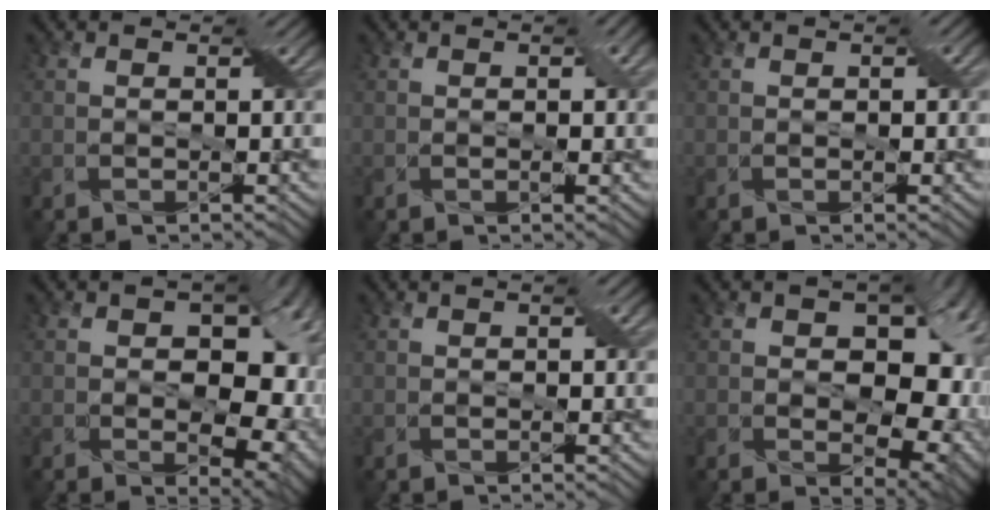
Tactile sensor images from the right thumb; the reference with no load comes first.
{"total": 1.7, "force": [0.1, 0.5, 1.6], "torque": [-0.024, 0.000, 0.003]}
{"total": 1.2, "force": [0.2, 0.6, 1.1], "torque": [-0.016, 0.001, 0.004]}
{"total": 11.9, "force": [0.1, 7.4, 9.2], "torque": [-0.089, -0.002, 0.018]}
{"total": 1.5, "force": [0.3, 0.6, 1.4], "torque": [-0.019, 0.003, 0.006]}
{"total": 13.0, "force": [0.4, 8.7, 9.5], "torque": [-0.094, -0.005, 0.021]}